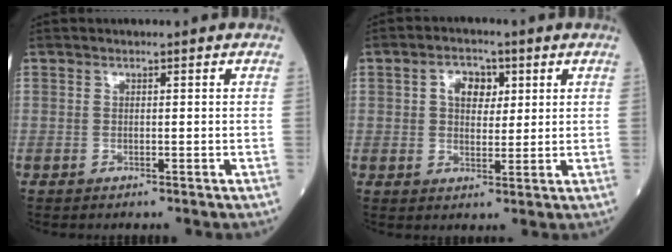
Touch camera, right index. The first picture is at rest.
{"total": 5.0, "force": [1.7, 3.3, 3.4], "torque": [-0.055, 0.013, 0.028]}